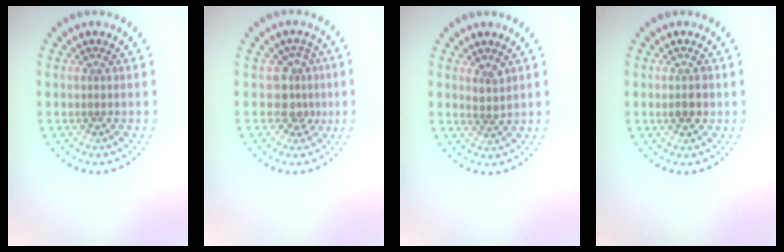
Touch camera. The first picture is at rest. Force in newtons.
{"total": 2.6, "press": 1.9, "slide": 1.8}
{"total": 1.3, "press": 1.1, "slide": 0.7}
{"total": 1.5, "press": 1.5, "slide": 0.2}